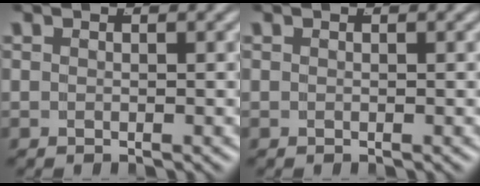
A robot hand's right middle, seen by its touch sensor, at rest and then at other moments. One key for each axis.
{"total": 0.0}